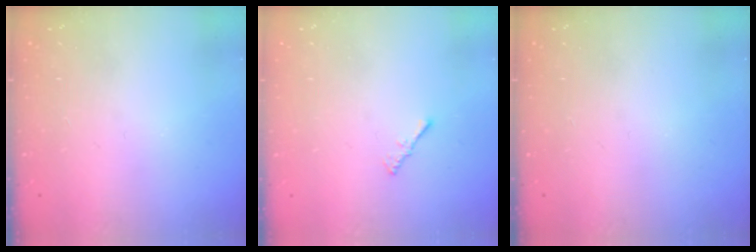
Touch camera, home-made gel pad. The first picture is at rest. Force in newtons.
{"total": 0.7, "press": 0.6, "slide": 0.3}
{"total": 0.0}